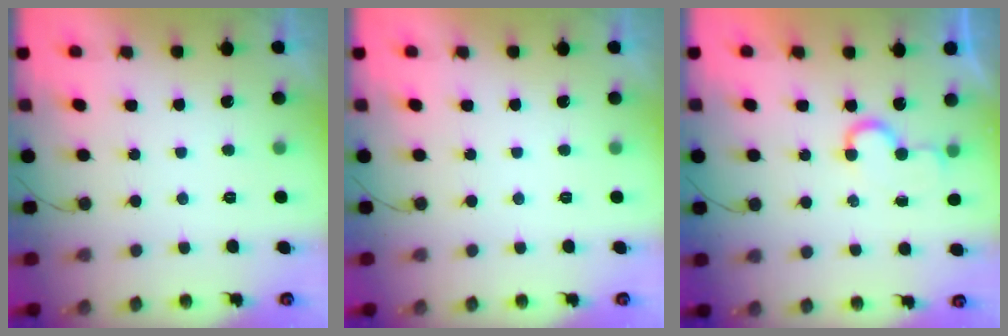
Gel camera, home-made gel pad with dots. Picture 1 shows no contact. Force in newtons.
{"total": 0.0}
{"total": 4.3, "press": 4.3, "slide": 0.3}